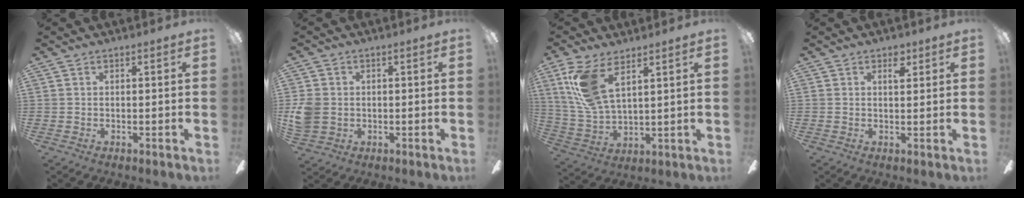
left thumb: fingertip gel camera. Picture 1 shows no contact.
{"total": 5.6, "force": [0.0, 5.0, 2.6], "torque": [-0.062, 0.007, 0.000]}
{"total": 13.0, "force": [6.8, 5.5, 9.6], "torque": [-0.213, -0.015, 0.127]}
{"total": 3.0, "force": [2.0, 1.5, 1.6], "torque": [-0.012, -0.007, 0.031]}